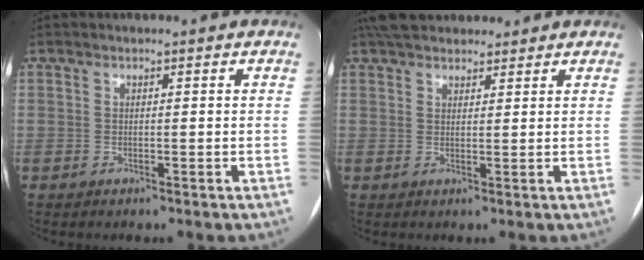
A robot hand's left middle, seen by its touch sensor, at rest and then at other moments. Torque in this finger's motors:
{"motor_torque": [0.55, -0.46, 0.06, 0.01]}